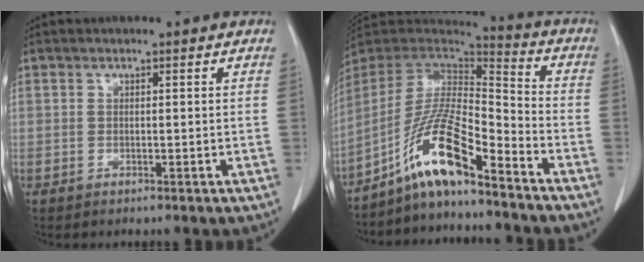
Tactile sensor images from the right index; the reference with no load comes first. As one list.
[{"total": 13.1, "force": [-9.0, 1.4, 9.3], "torque": [-0.182, 0.009, -0.166]}]